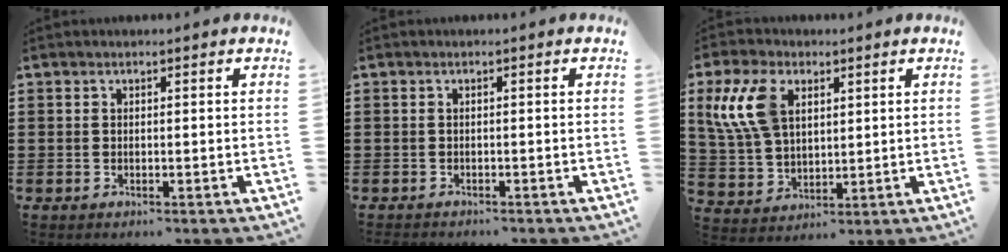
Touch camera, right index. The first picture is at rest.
{"total": 0.5, "force": [-0.5, 0.2, -0.1], "torque": [-0.002, 0.001, -0.012]}
{"total": 9.8, "force": [3.9, 6.0, 6.7], "torque": [-0.177, 0.008, 0.069]}